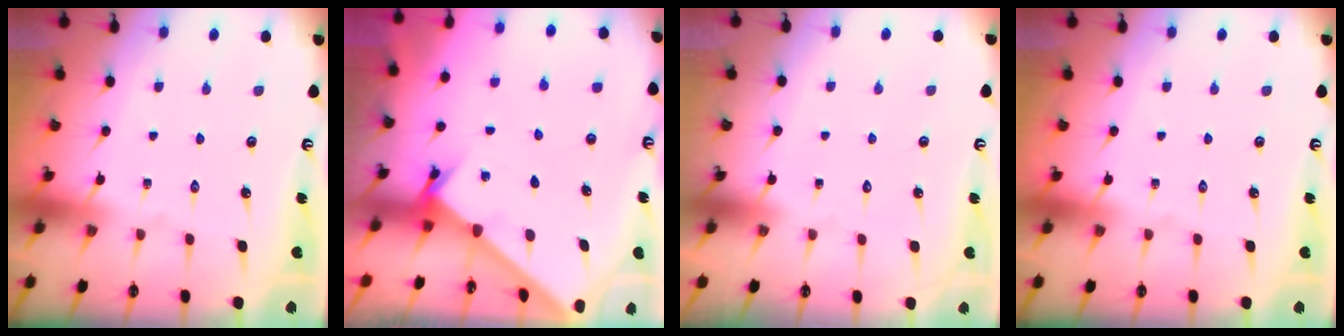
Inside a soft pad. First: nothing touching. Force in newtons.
{"total": 1.4, "press": 1.4, "slide": 0.1}
{"total": 1.7, "press": 1.7, "slide": 0.1}
{"total": 0.0}